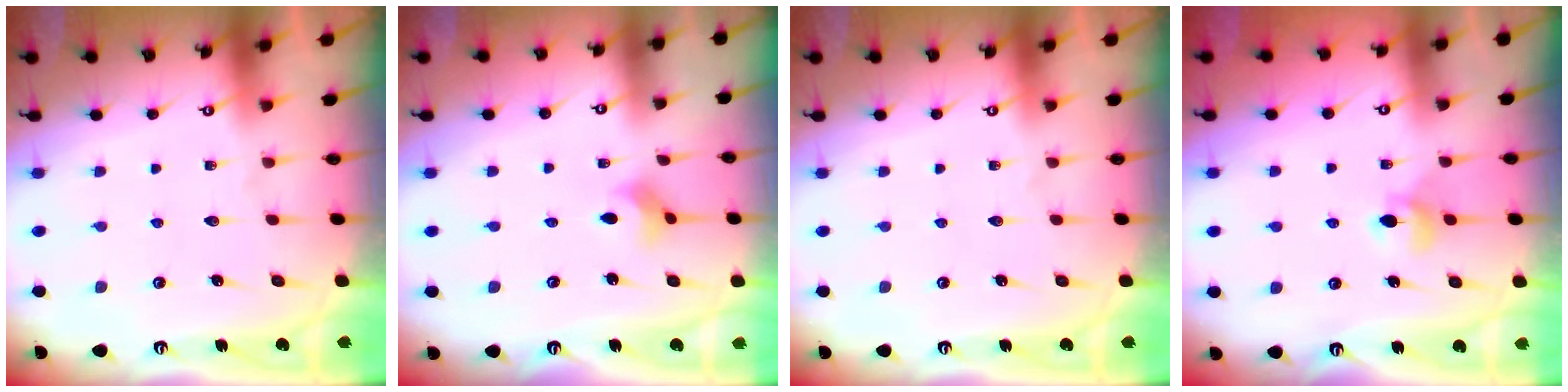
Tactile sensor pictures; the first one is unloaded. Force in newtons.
{"total": 2.7, "press": 2.6, "slide": 0.6}
{"total": 0.0}
{"total": 5.5, "press": 5.4, "slide": 0.6}